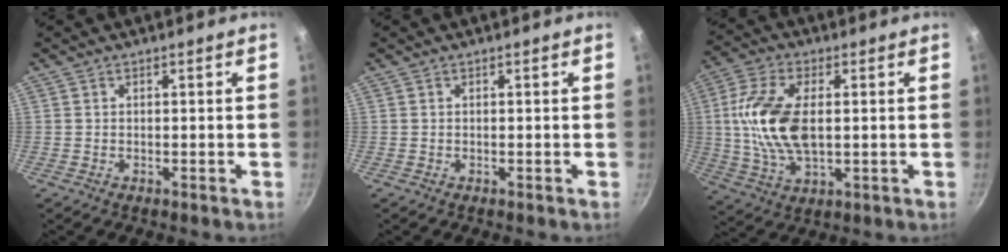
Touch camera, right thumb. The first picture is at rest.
{"total": 0.0}
{"total": 14.5, "force": [1.2, 7.7, 12.2], "torque": [-0.239, 0.005, 0.020]}